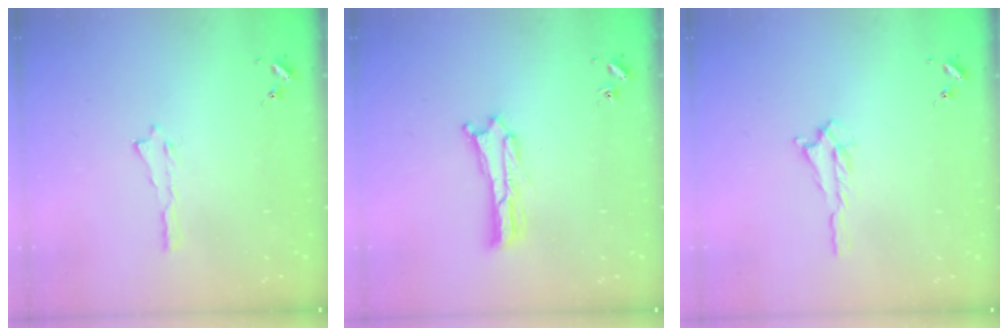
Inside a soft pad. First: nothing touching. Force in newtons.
{"total": 1.2, "press": 1.2, "slide": 0.2}
{"total": 0.7, "press": 0.7, "slide": 0.2}